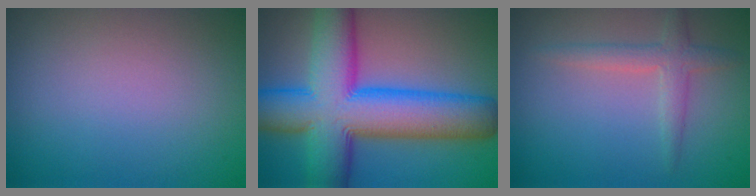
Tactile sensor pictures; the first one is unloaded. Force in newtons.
{"total": 14.4, "press": 14.4, "slide": 0.3}
{"total": 2.3, "press": 2.3, "slide": 0.1}